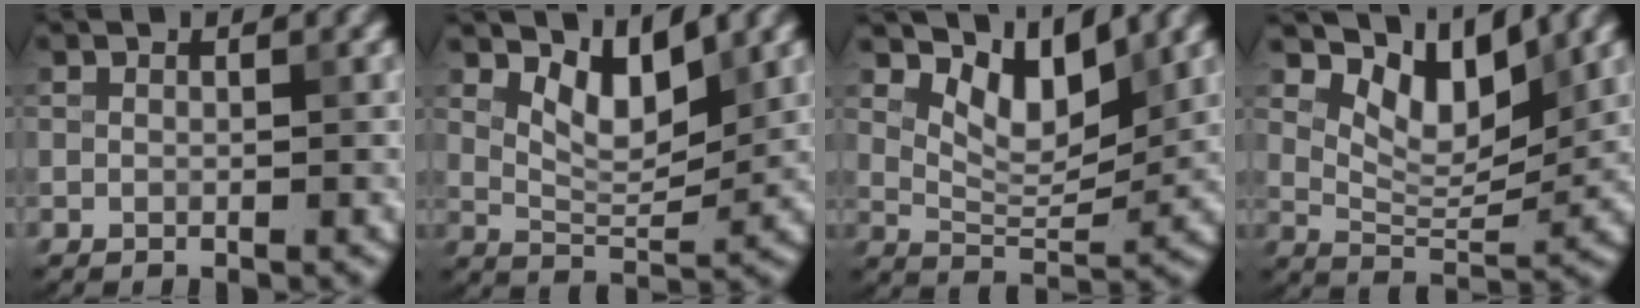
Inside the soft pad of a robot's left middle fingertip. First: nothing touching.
{"total": 4.3, "force": [2.4, 1.8, 3.1], "torque": [-0.061, -0.010, 0.043]}
{"total": 5.2, "force": [3.1, 2.2, 3.6], "torque": [-0.067, -0.012, 0.051]}
{"total": 6.1, "force": [3.8, 2.6, 4.0], "torque": [-0.069, -0.008, 0.063]}